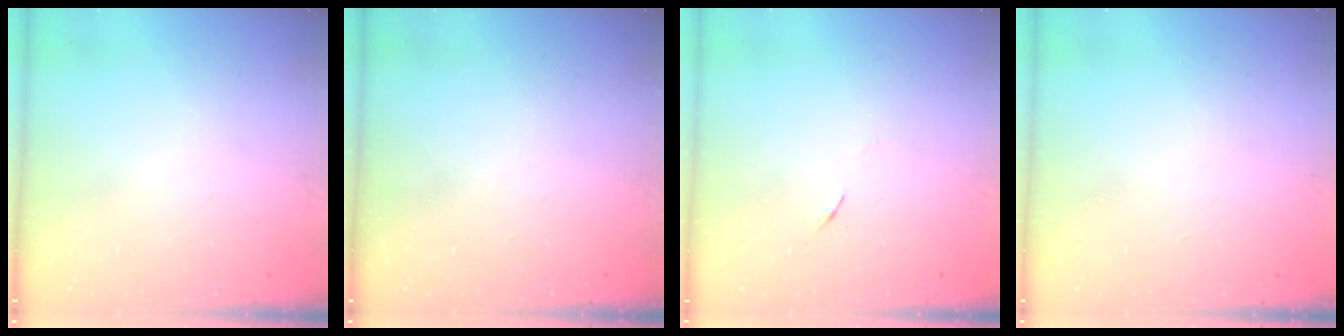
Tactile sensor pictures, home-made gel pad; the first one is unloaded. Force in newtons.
{"total": 0.0}
{"total": 3.5, "press": 3.4, "slide": 0.6}
{"total": 1.5, "press": 1.5, "slide": 0.1}